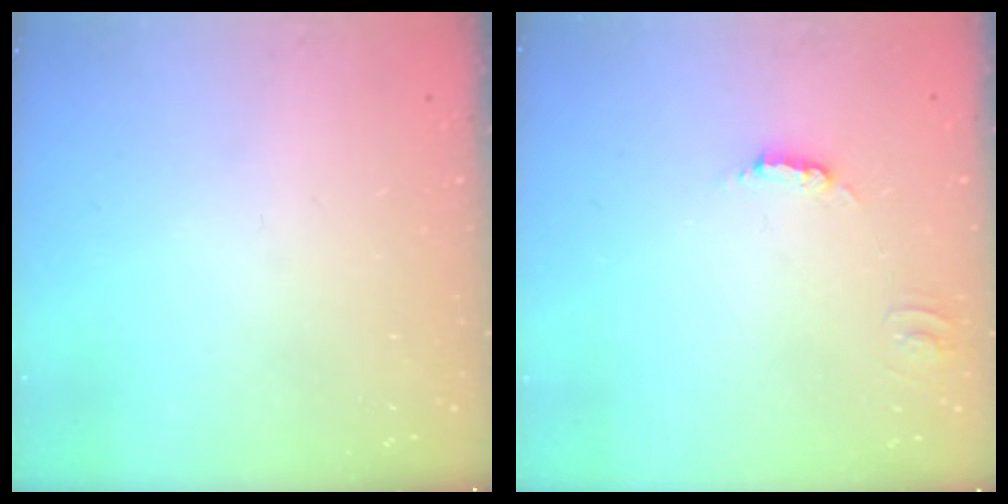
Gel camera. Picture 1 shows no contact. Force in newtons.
{"total": 3.3, "press": 3.3, "slide": 0.4}